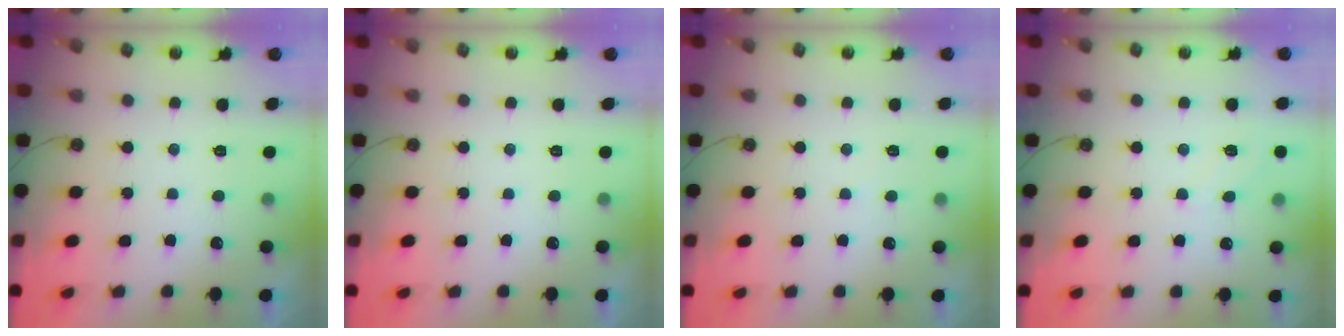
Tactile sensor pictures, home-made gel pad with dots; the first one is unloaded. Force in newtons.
{"total": 0.0}
{"total": 2.8, "press": 2.8, "slide": 0.4}
{"total": 3.7, "press": 3.7, "slide": 0.5}